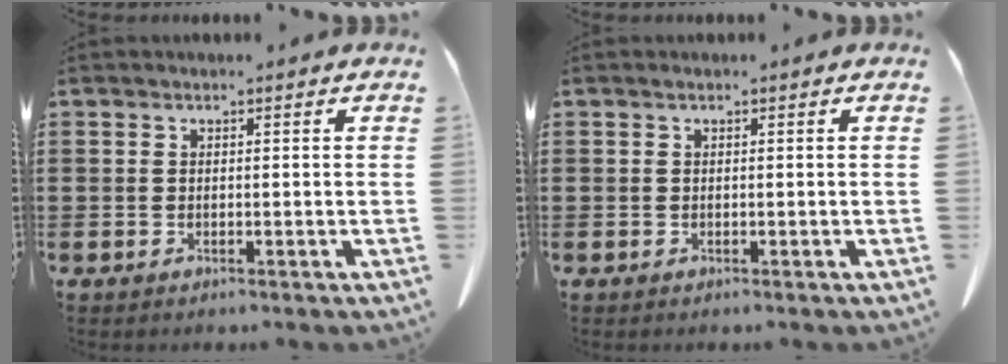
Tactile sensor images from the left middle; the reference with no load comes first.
{"total": 0.0}